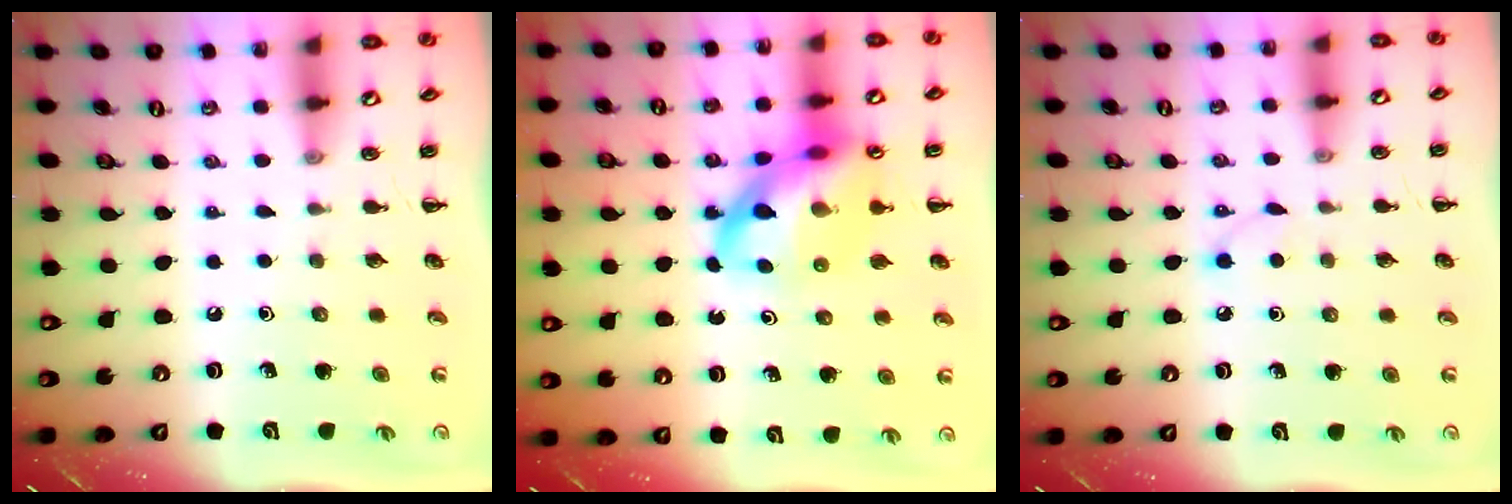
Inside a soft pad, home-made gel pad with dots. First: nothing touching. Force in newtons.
{"total": 16.7, "press": 16.3, "slide": 3.8}
{"total": 2.7, "press": 2.5, "slide": 0.9}